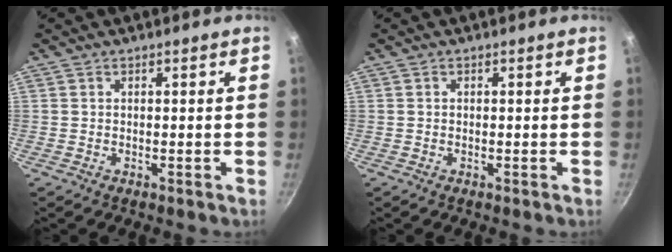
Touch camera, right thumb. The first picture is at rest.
{"total": 0.0}